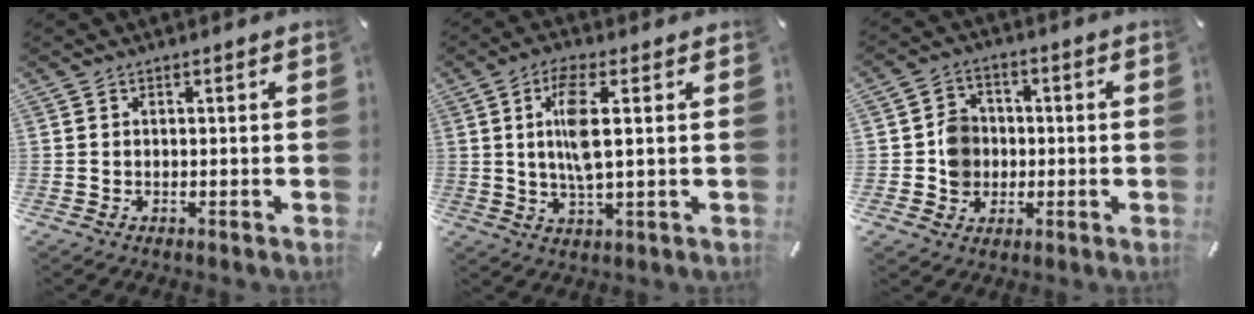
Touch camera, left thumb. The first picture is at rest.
{"total": 8.5, "force": [1.6, 2.4, 8.1], "torque": [-0.185, -0.006, 0.017]}
{"total": 7.1, "force": [-0.8, 6.7, 2.3], "torque": [-0.034, 0.015, -0.010]}